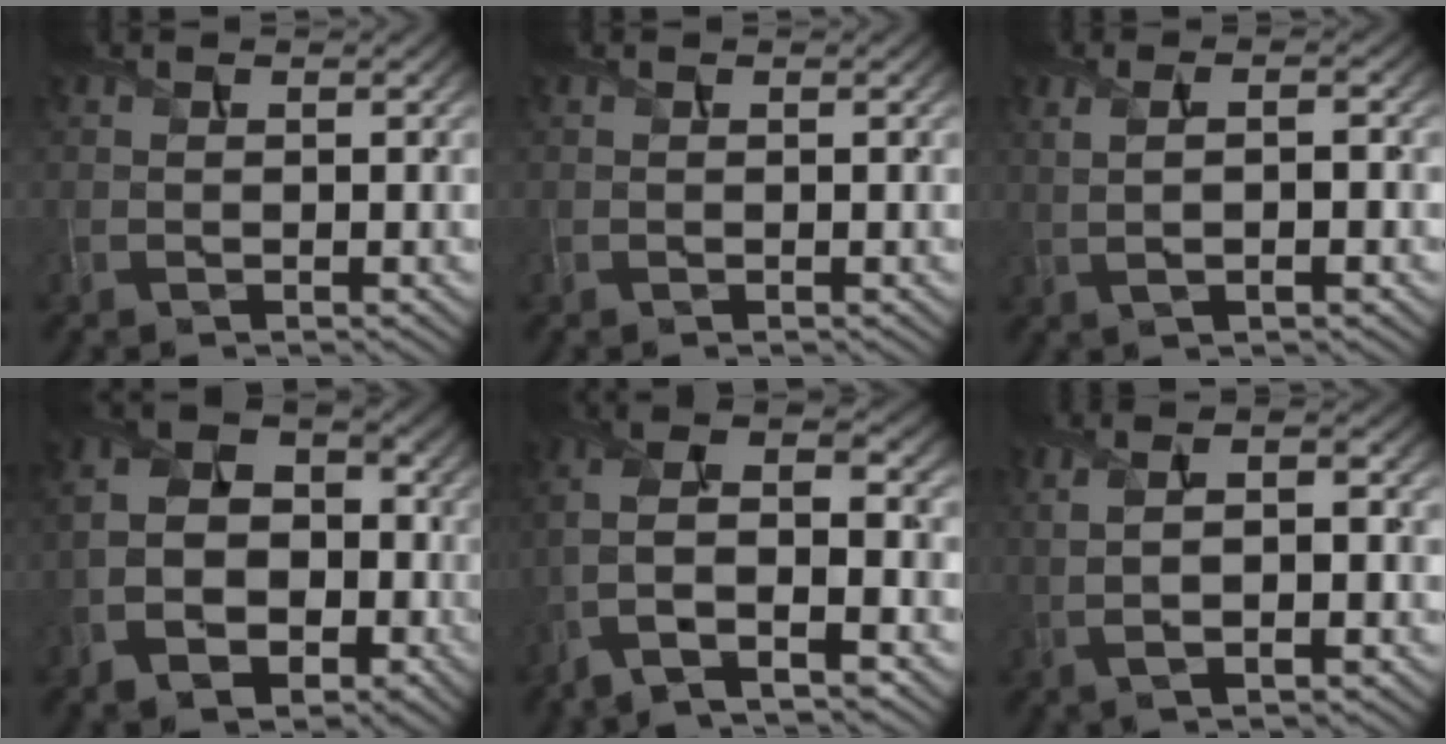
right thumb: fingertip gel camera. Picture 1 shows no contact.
{"total": 0.0}
{"total": 3.5, "force": [0.1, 0.8, 3.4], "torque": [-0.060, -0.004, 0.001]}
{"total": 10.9, "force": [-3.4, 7.8, 6.8], "torque": [-0.147, -0.024, -0.069]}
{"total": 11.3, "force": [-4.1, 4.7, 9.4], "torque": [-0.215, 0.007, -0.083]}
{"total": 6.0, "force": [0.3, 1.8, 5.7], "torque": [-0.121, 0.001, 0.005]}